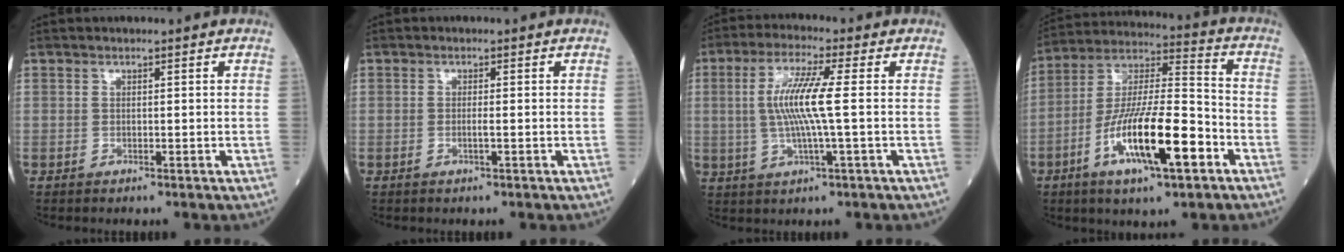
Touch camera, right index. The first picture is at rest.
{"total": 0.9, "force": [-0.2, -0.1, 0.9], "torque": [-0.019, 0.000, -0.003]}
{"total": 8.4, "force": [0.5, -0.1, 8.4], "torque": [-0.173, 0.003, 0.007]}
{"total": 16.8, "force": [-6.6, 3.0, 15.2], "torque": [-0.290, -0.006, -0.113]}